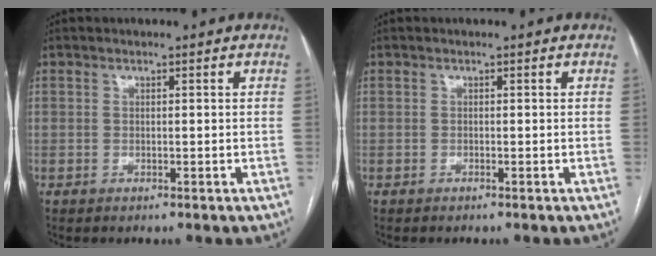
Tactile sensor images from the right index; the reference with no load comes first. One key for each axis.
{"total": 0.0}